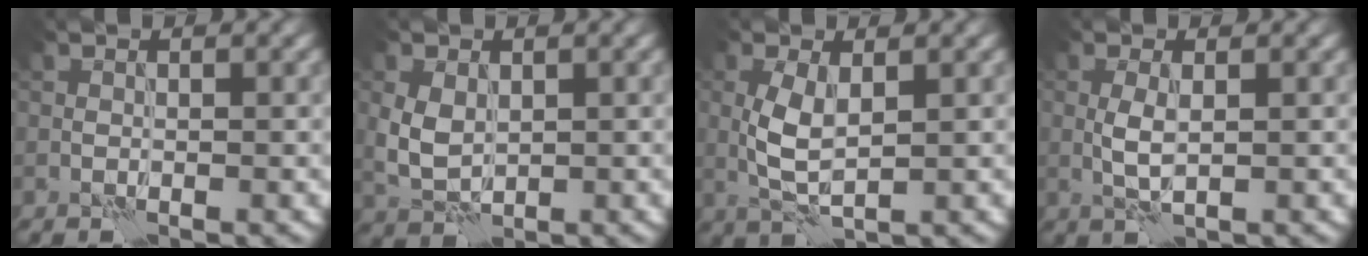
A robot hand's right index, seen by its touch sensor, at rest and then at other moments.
{"total": 3.3, "force": [0.6, 2.5, 2.1], "torque": [-0.055, -0.002, 0.014]}
{"total": 3.4, "force": [0.6, 1.4, 3.0], "torque": [-0.072, 0.001, 0.014]}
{"total": 1.9, "force": [0.3, 0.7, 1.8], "torque": [-0.044, 0.000, 0.004]}